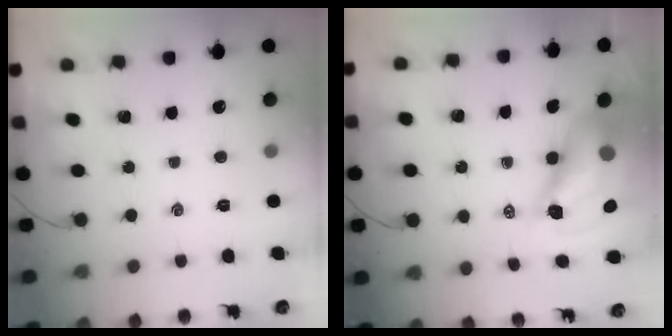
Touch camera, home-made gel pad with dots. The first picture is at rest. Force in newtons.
{"total": 14.3, "press": 13.7, "slide": 4.0}